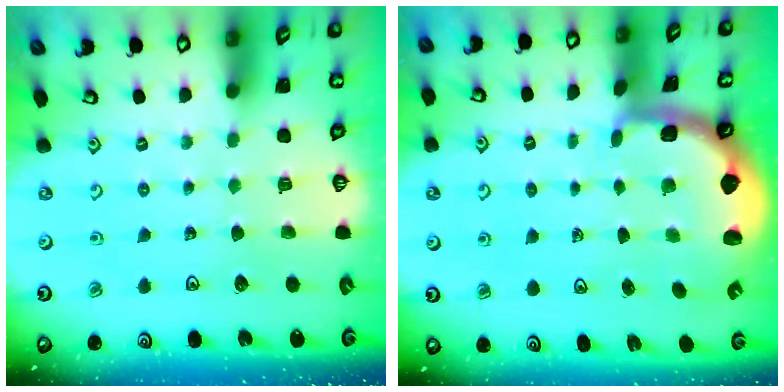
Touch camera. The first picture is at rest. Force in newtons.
{"total": 2.4, "press": 2.0, "slide": 1.2}